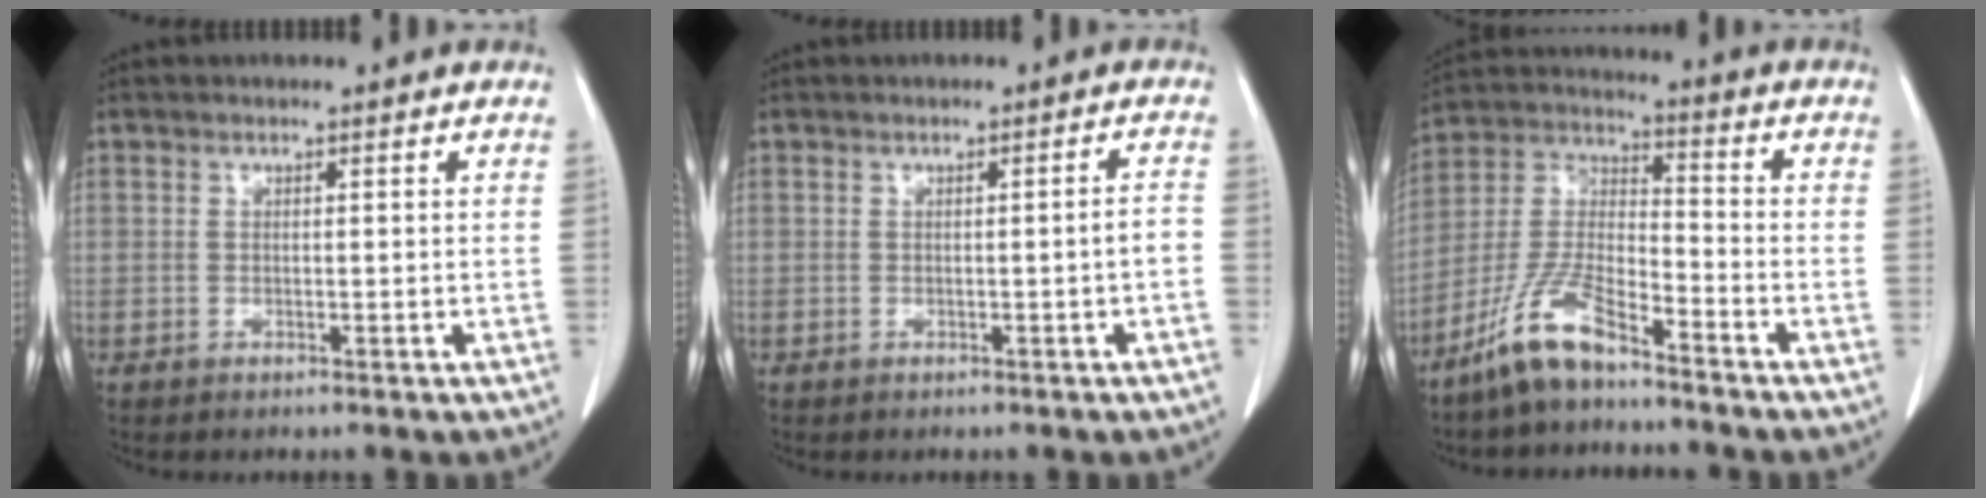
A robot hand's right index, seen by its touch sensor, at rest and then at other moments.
{"total": 1.8, "force": [-0.7, -0.1, 1.6], "torque": [-0.020, -0.001, -0.011]}
{"total": 10.3, "force": [-7.7, 2.3, 6.4], "torque": [-0.148, -0.004, -0.154]}